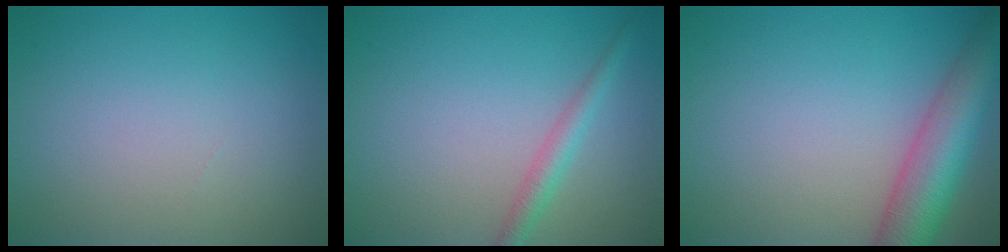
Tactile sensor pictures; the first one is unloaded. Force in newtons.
{"total": 1.9, "press": 1.9, "slide": 0.0}
{"total": 7.2, "press": 7.2, "slide": 0.3}